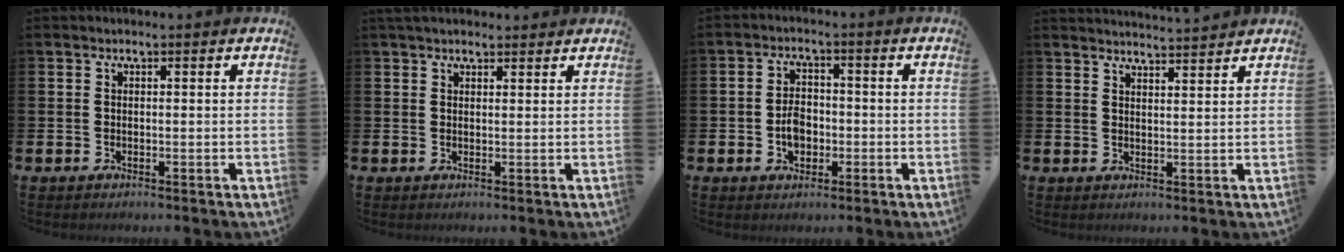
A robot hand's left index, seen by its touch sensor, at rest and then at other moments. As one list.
[{"total": 2.1, "force": [1.9, 0.7, 0.5], "torque": [-0.001, -0.002, 0.033]}, {"total": 3.7, "force": [-1.0, 2.6, 2.4], "torque": [-0.038, 0.003, -0.021]}, {"total": 3.3, "force": [3.2, -0.4, -0.1], "torque": [-0.001, -0.021, 0.058]}]